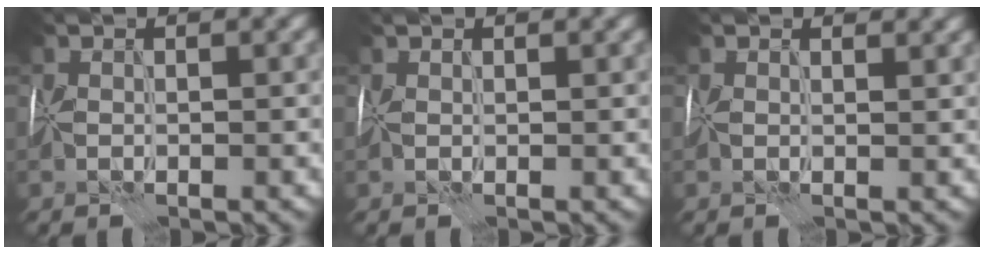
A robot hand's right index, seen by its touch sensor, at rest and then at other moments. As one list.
[{"total": 0.8, "force": [0.7, 0.4, 0.3], "torque": [-0.010, 0.003, 0.017]}, {"total": 2.3, "force": [1.7, 1.1, 1.1], "torque": [-0.022, 0.002, 0.024]}]